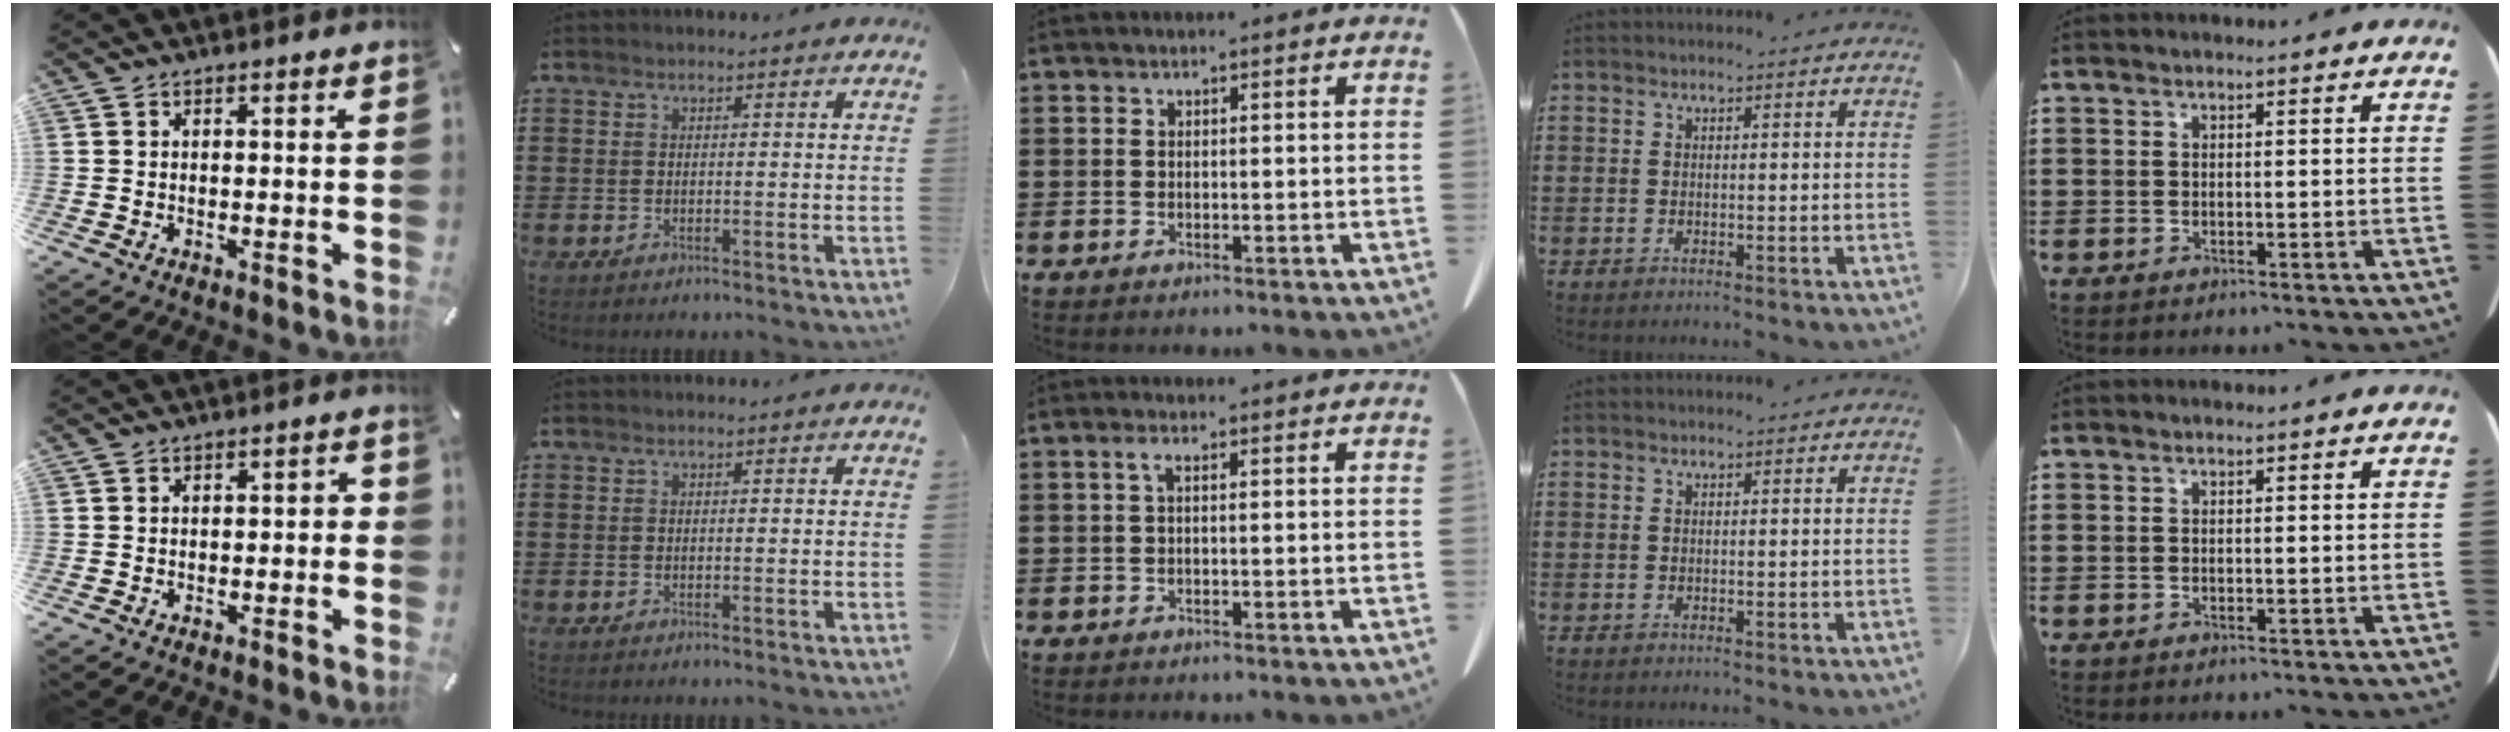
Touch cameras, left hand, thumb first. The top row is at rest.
{"thumb": {"total": 1.7, "force": [-1.1, 0.9, 0.8], "torque": [-0.017, 0.008, -0.024]}, "middle": {"total": 1.6, "force": [0.2, 0.4, 1.6], "torque": [-0.032, 0.002, 0.002]}}